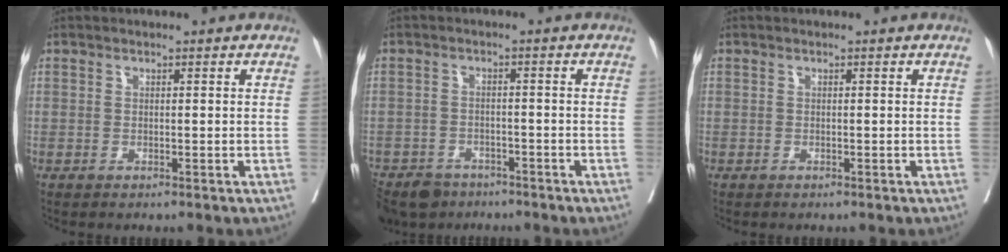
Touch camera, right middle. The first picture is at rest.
{"total": 9.4, "force": [-7.6, 4.9, 2.6], "torque": [-0.054, -0.013, -0.115]}
{"total": 0.0}